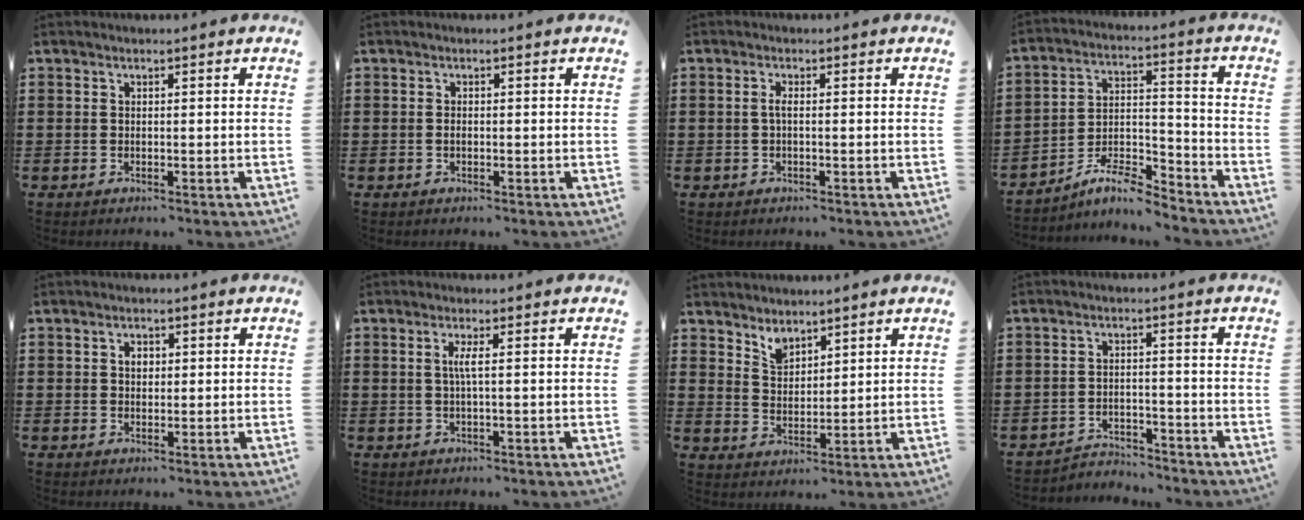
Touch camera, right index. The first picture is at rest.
{"total": 0.6, "force": [-0.1, 0.3, 0.5], "torque": [-0.013, -0.001, -0.002]}
{"total": 1.3, "force": [-0.3, 0.2, 1.2], "torque": [-0.031, -0.003, -0.008]}
{"total": 7.6, "force": [-6.8, 1.5, 3.1], "torque": [-0.057, 0.008, -0.130]}
{"total": 1.7, "force": [0.5, 1.3, 1.1], "torque": [-0.024, 0.010, 0.007]}
{"total": 2.3, "force": [0.2, 0.0, 2.3], "torque": [-0.044, -0.002, 0.000]}
{"total": 3.3, "force": [3.0, 1.3, 0.4], "torque": [-0.017, -0.001, 0.056]}
{"total": 3.4, "force": [-3.4, 0.7, 0.2], "torque": [-0.010, 0.004, -0.072]}